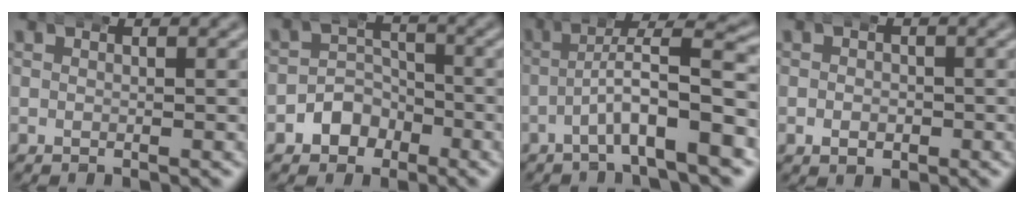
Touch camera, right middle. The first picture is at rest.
{"total": 4.3, "force": [-2.4, 3.5, 0.9], "torque": [-0.019, -0.001, -0.047]}
{"total": 6.6, "force": [-2.0, 1.6, 6.0], "torque": [-0.093, 0.005, -0.028]}
{"total": 1.6, "force": [-0.5, 1.3, 0.8], "torque": [-0.011, -0.005, -0.005]}